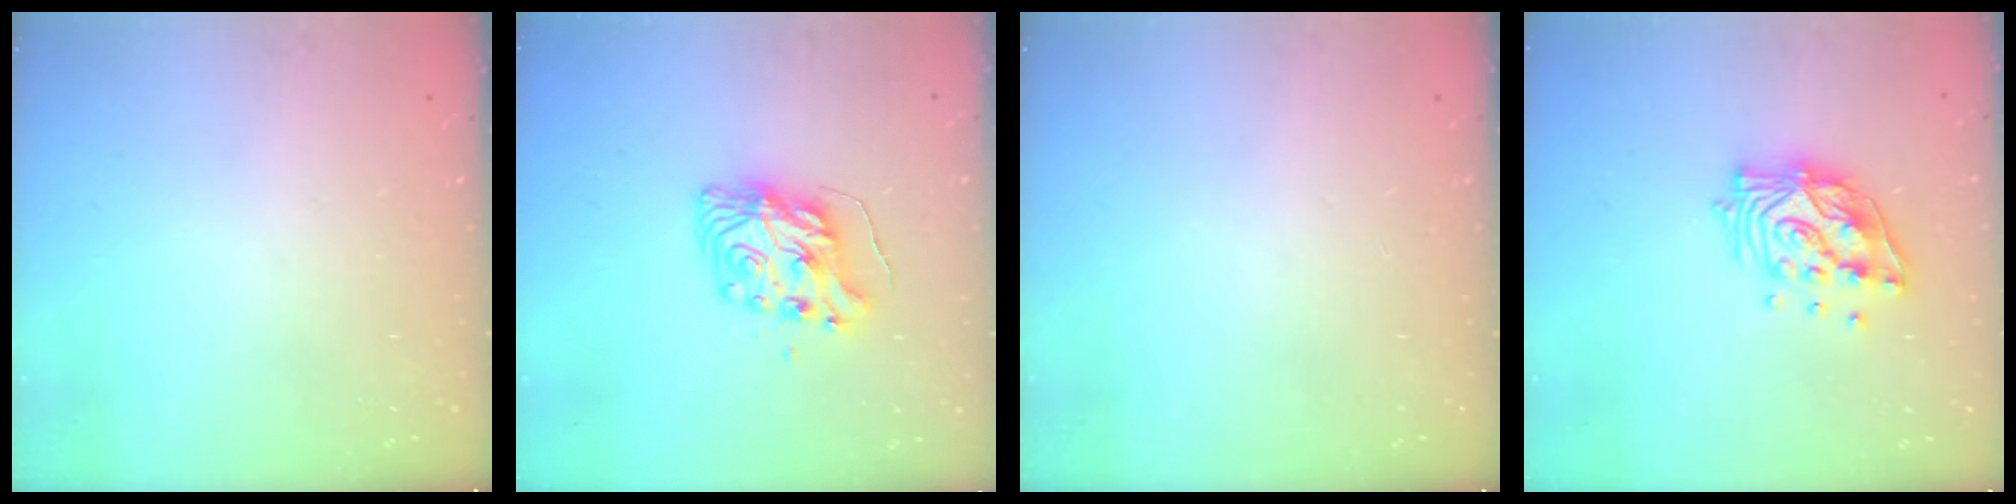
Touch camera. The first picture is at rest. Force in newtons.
{"total": 10.1, "press": 10.0, "slide": 1.1}
{"total": 0.0}
{"total": 13.7, "press": 13.7, "slide": 1.2}